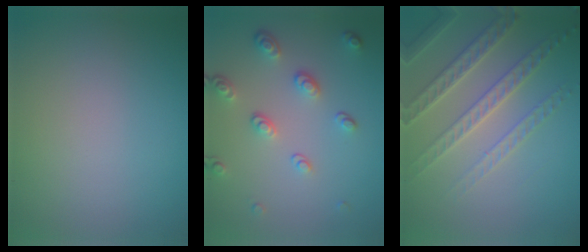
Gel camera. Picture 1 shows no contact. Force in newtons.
{"total": 3.4, "press": 2.6, "slide": 2.2}
{"total": 4.2, "press": 4.1, "slide": 0.9}